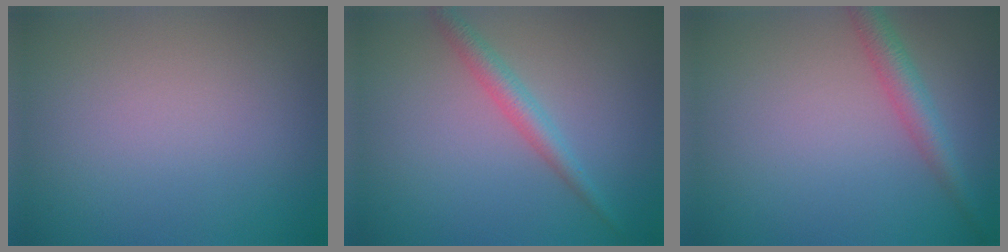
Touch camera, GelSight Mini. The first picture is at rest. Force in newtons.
{"total": 2.3, "press": 2.3, "slide": 0.1}
{"total": 2.8, "press": 2.8, "slide": 0.2}